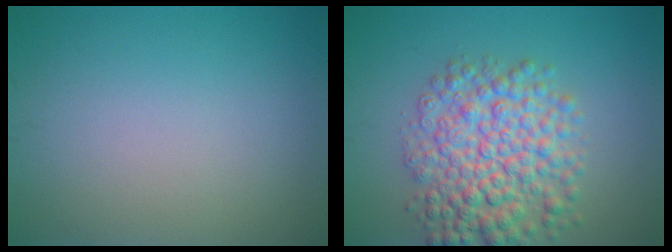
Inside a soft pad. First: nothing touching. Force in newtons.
{"total": 7.4, "press": 7.4, "slide": 0.1}